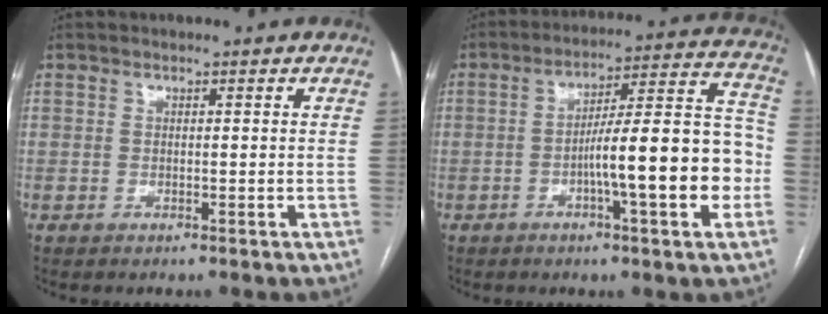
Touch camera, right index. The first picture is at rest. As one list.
[{"total": 15.9, "force": [-3.7, 1.7, 15.4], "torque": [-0.222, 0.024, -0.054]}]